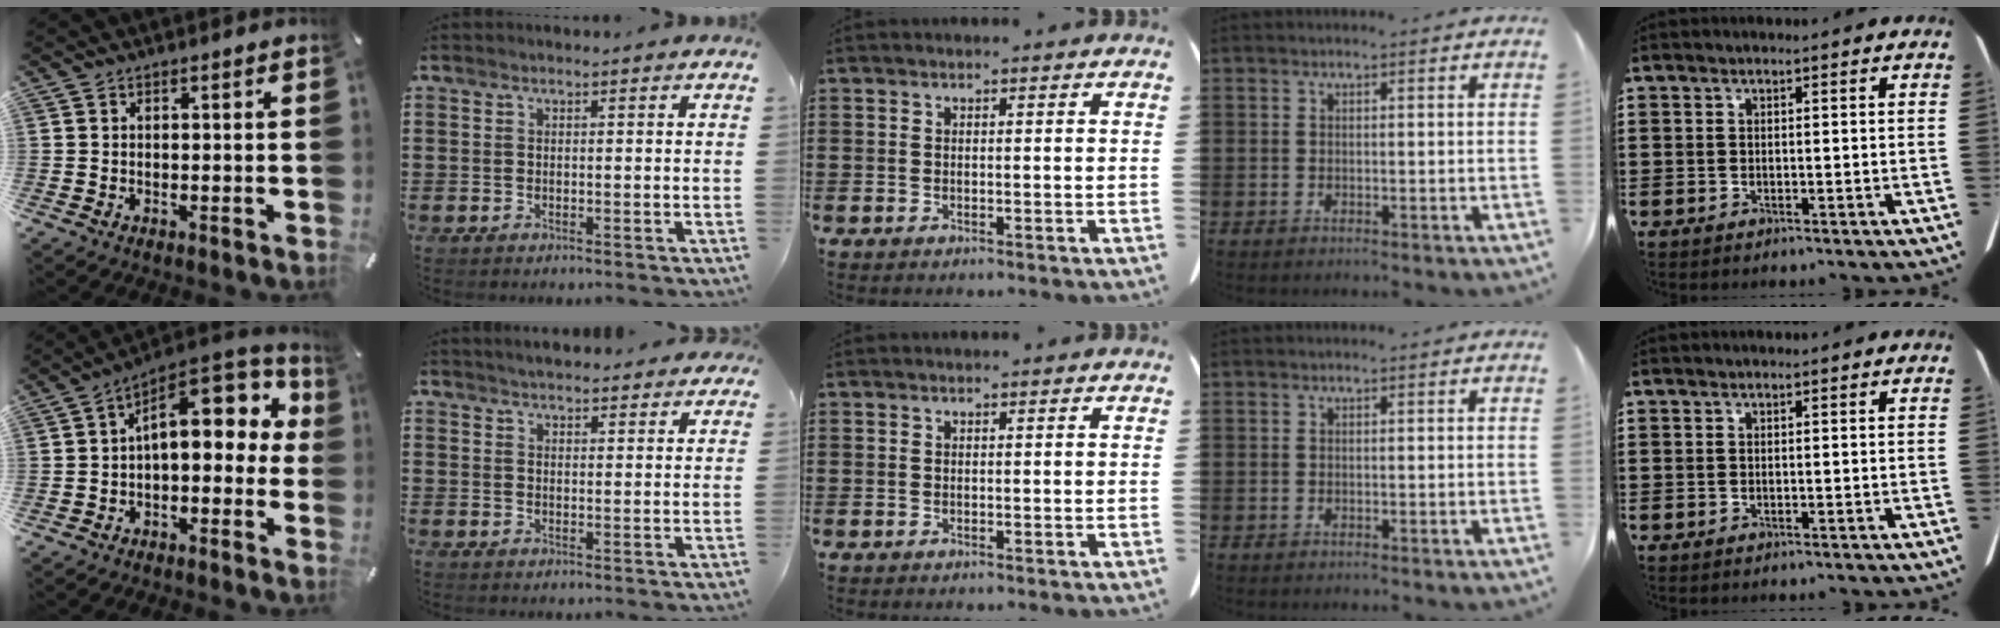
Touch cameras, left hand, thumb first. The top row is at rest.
{"thumb": {"total": 14.5, "force": [4.7, 7.7, 11.4], "torque": [-0.151, -0.038, 0.078]}, "index": {"total": 3.0, "force": [3.0, 0.2, 0.2], "torque": [-0.012, -0.007, 0.057]}}